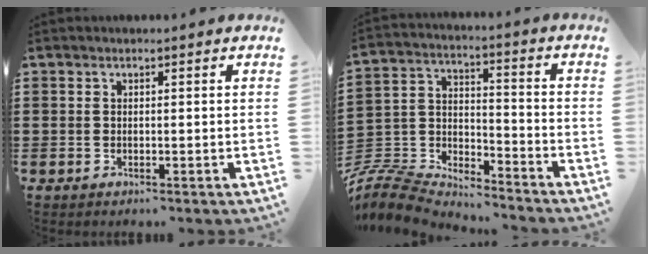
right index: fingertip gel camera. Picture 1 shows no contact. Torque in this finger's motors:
{"motor_torque": [-1.39, 0.75, -1.05, -0.21]}